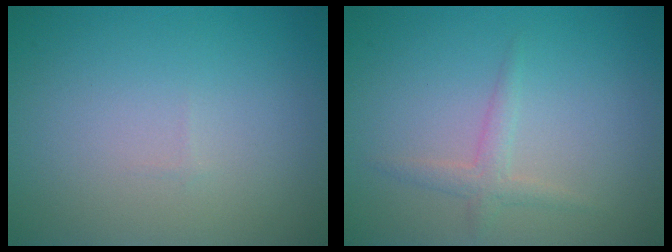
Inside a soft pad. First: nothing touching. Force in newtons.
{"total": 1.6, "press": 1.6, "slide": 0.1}